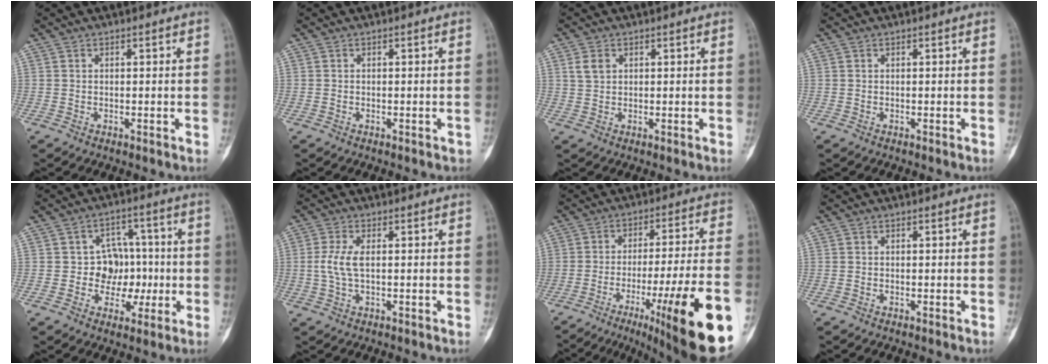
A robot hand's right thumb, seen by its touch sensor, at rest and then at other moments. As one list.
[{"total": 0.5, "force": [-0.2, 0.3, 0.3], "torque": [-0.002, 0.009, 0.000]}, {"total": 2.8, "force": [1.2, 2.0, 1.6], "torque": [-0.024, 0.001, 0.027]}, {"total": 0.0}, {"total": 8.5, "force": [-0.8, 7.3, 4.2], "torque": [0.001, 0.025, -0.015]}, {"total": 4.6, "force": [0.2, 1.9, 4.2], "torque": [-0.108, 0.003, 0.002]}, {"total": 22.8, "force": [-10.1, 2.4, 20.3], "torque": [-0.241, 0.030, -0.145]}, {"total": 0.0}]